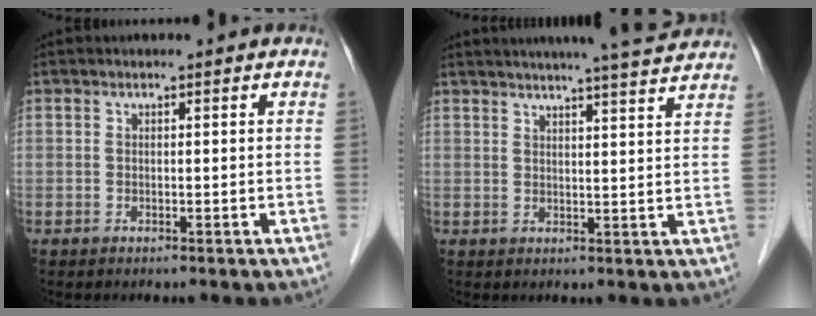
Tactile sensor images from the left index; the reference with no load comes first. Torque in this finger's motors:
{"motor_torque": [0.92, -0.98, 0.41, 0.07]}